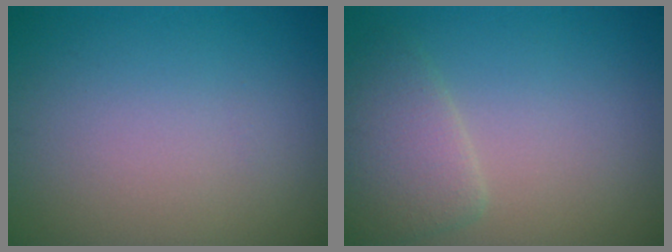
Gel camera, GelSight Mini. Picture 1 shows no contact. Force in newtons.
{"total": 3.1, "press": 3.1, "slide": 0.4}